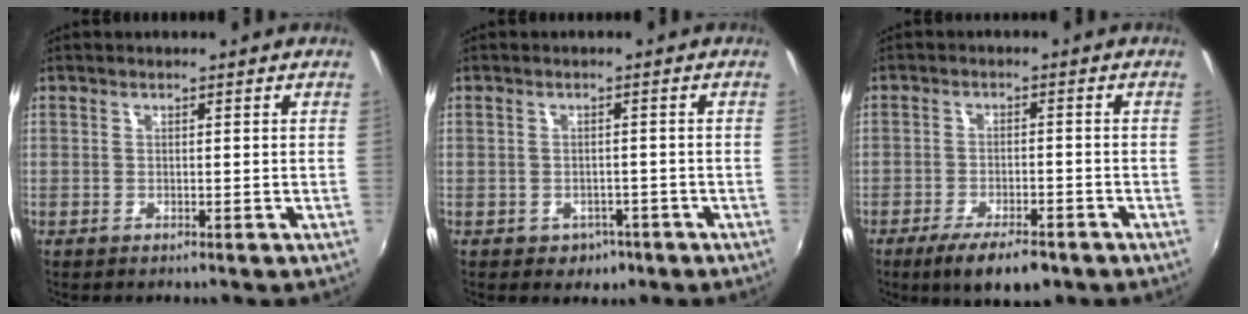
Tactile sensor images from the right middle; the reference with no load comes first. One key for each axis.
{"total": 3.7, "fx": -1.8, "fy": 3.0, "fz": 1.1, "tx": -0.029, "ty": -0.002, "tz": -0.018}
{"total": 8.8, "fx": -6.2, "fy": 2.7, "fz": 5.7, "tx": -0.120, "ty": -0.021, "tz": -0.099}